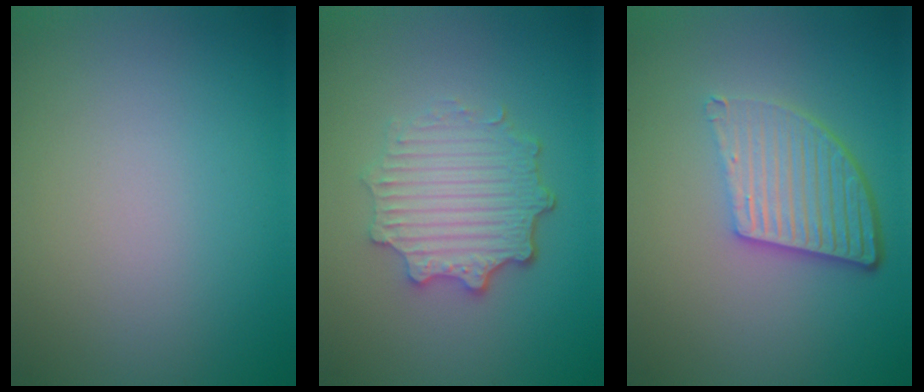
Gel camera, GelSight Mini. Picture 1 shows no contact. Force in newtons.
{"total": 4.8, "press": 3.8, "slide": 3.0}
{"total": 5.5, "press": 3.8, "slide": 4.0}